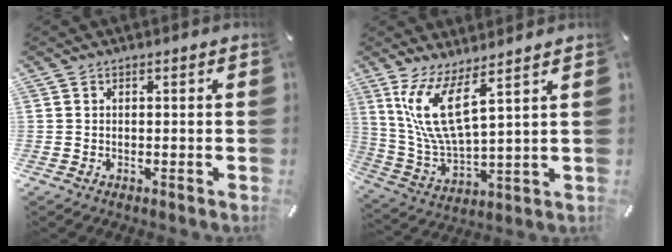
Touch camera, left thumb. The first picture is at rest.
{"total": 12.8, "force": [6.7, 3.8, 10.2], "torque": [-0.238, -0.026, 0.119]}